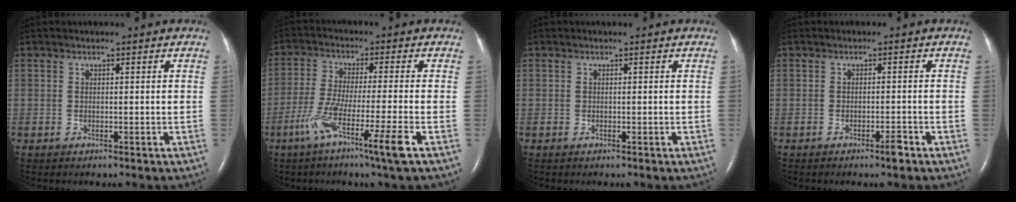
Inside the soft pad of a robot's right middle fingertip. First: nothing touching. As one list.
[{"total": 9.3, "force": [-4.7, -1.2, 7.9], "torque": [-0.149, -0.027, -0.092]}, {"total": 0.0}, {"total": 1.6, "force": [-1.2, 0.1, 1.1], "torque": [-0.019, -0.001, -0.018]}]